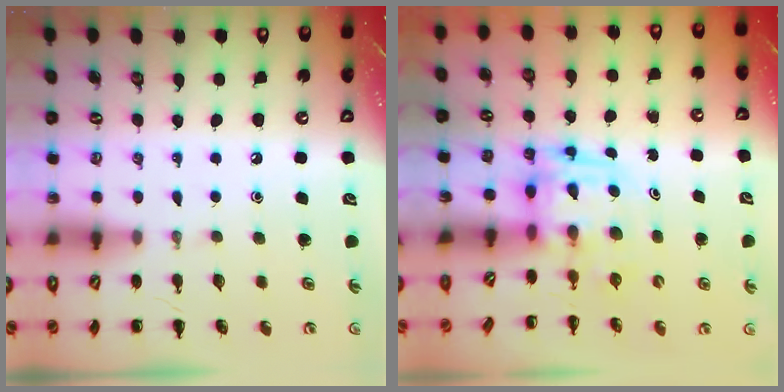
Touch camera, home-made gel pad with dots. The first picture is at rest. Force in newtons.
{"total": 3.9, "press": 3.8, "slide": 0.7}